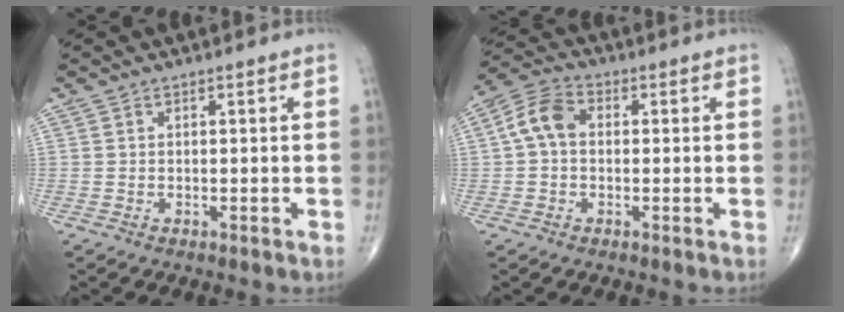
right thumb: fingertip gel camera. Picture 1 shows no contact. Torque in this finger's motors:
{"motor_torque": [-0.19, 0.38, -0.22, -0.27, 0.23]}